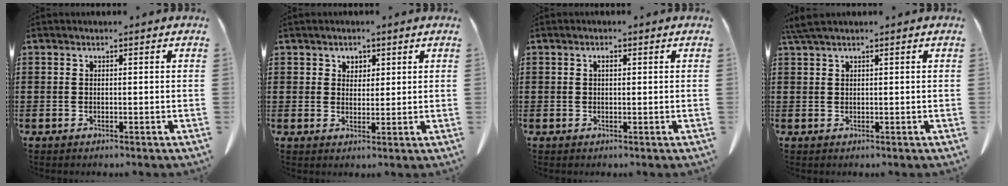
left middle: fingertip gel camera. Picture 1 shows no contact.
{"total": 2.2, "force": [1.6, 1.5, 0.3], "torque": [-0.004, 0.004, 0.028]}
{"total": 1.0, "force": [0.3, 0.5, 0.8], "torque": [-0.018, 0.006, 0.005]}
{"total": 1.7, "force": [1.2, 0.1, 1.2], "torque": [-0.025, 0.001, 0.023]}